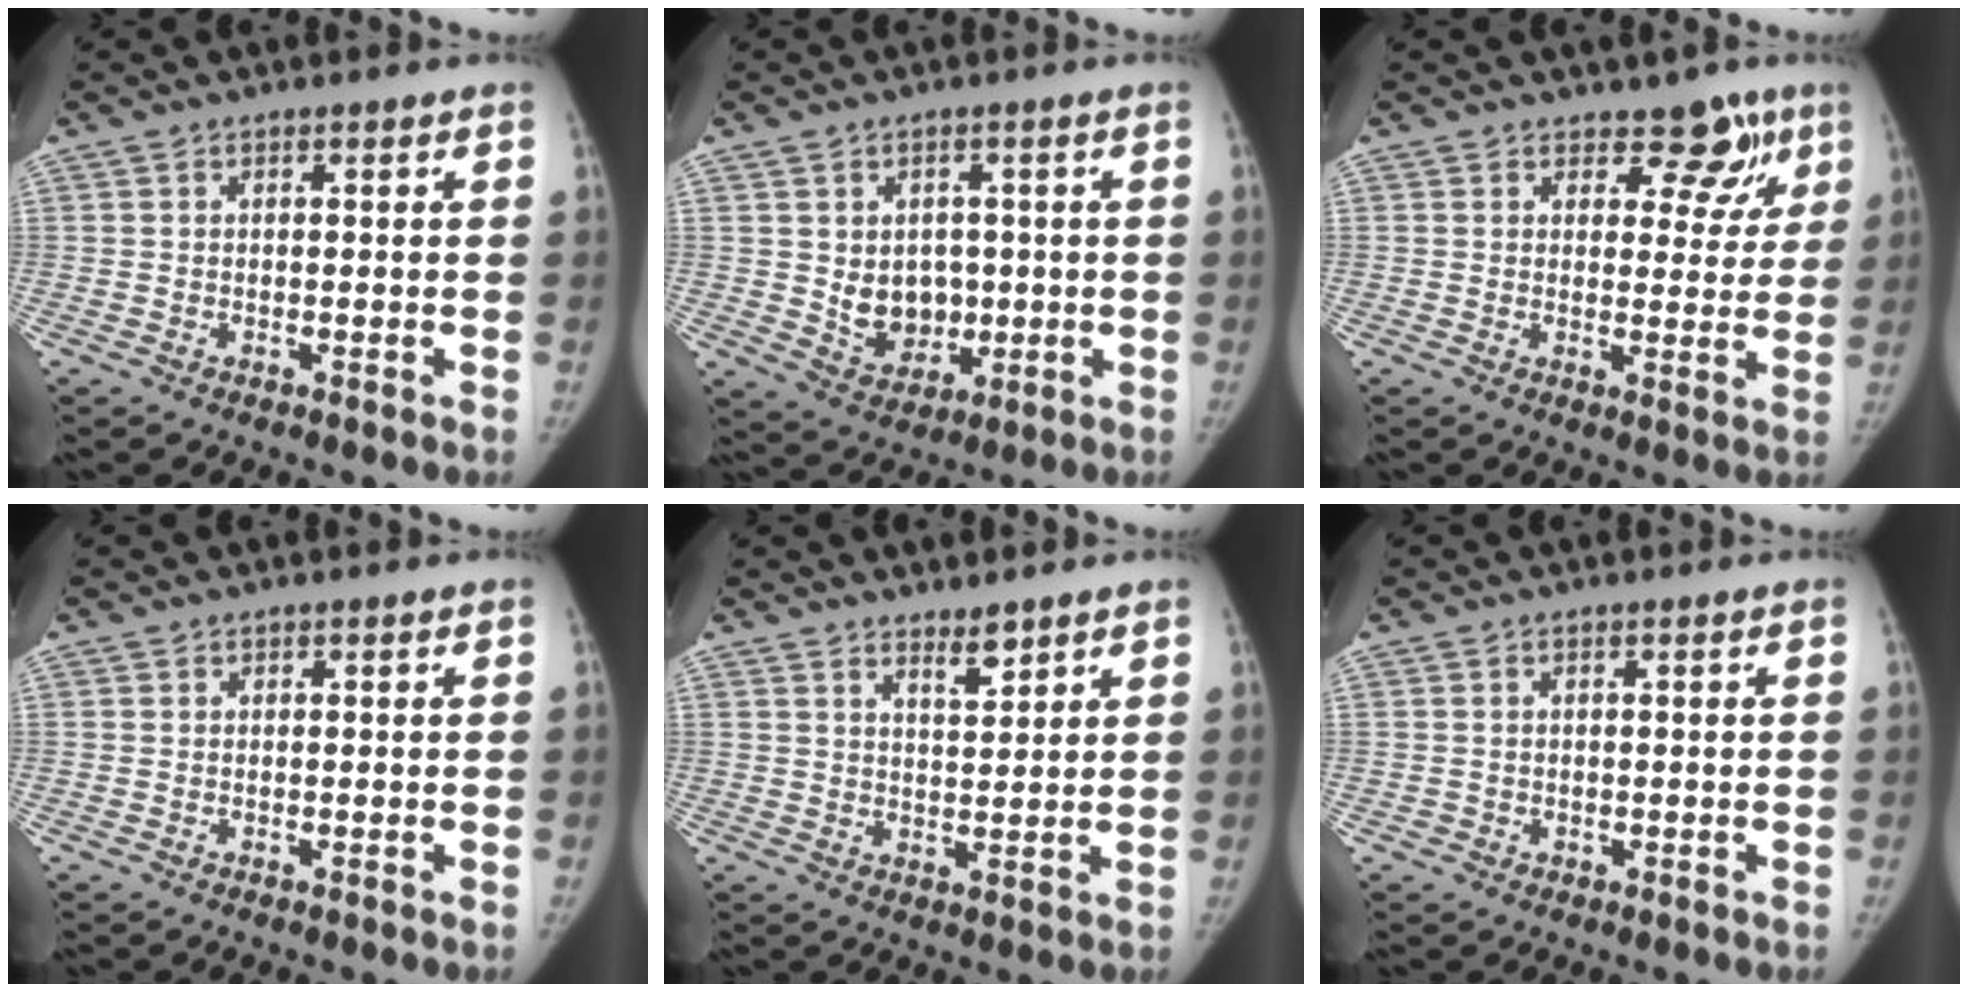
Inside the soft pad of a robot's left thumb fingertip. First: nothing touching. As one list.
[{"total": 7.8, "force": [0.1, 6.2, 4.6], "torque": [-0.035, -0.008, 0.019]}, {"total": 6.8, "force": [4.6, 4.3, 2.5], "torque": [0.012, -0.023, 0.055]}, {"total": 0.0}, {"total": 3.4, "force": [2.8, 0.7, 1.8], "torque": [-0.022, -0.027, 0.049]}, {"total": 0.7, "force": [0.0, 0.6, 0.2], "torque": [0.002, 0.002, 0.001]}]